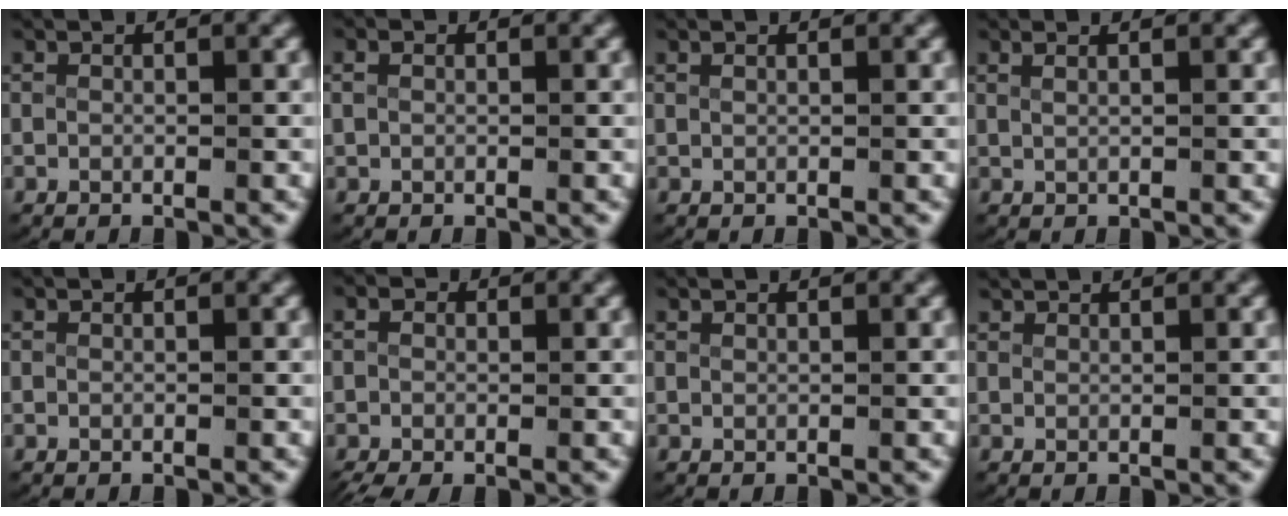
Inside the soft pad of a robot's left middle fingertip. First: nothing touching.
{"total": 0.7, "force": [0.3, 0.4, 0.4], "torque": [-0.016, -0.004, 0.010]}
{"total": 0.6, "force": [0.4, -0.3, 0.3], "torque": [-0.008, -0.003, 0.012]}
{"total": 1.0, "force": [0.7, -0.4, 0.7], "torque": [-0.014, -0.001, 0.018]}
{"total": 0.0}
{"total": 1.9, "force": [-1.2, 1.0, 1.2], "torque": [-0.023, -0.017, -0.010]}
{"total": 0.8, "force": [0.7, -0.3, 0.1], "torque": [-0.002, -0.002, 0.017]}
{"total": 1.3, "force": [1.2, -0.3, 0.0], "torque": [0.000, -0.001, 0.027]}